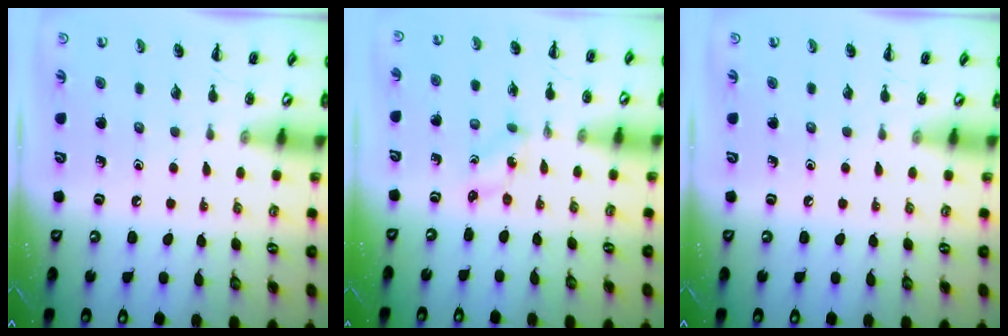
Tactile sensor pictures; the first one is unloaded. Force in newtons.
{"total": 0.0}
{"total": 0.0}